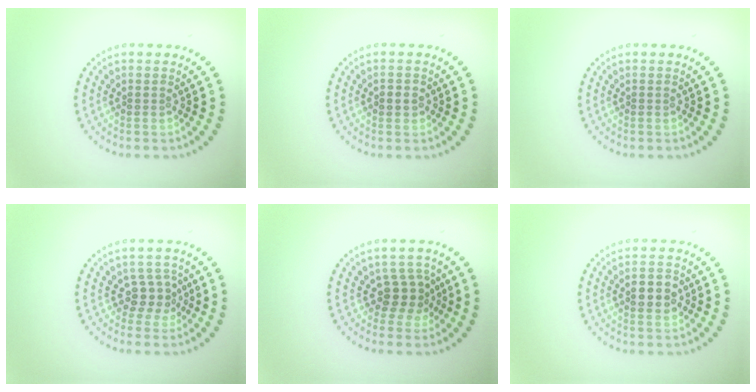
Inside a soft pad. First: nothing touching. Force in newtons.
{"total": 1.1, "press": 1.0, "slide": 0.3}
{"total": 0.0}
{"total": 2.3, "press": 1.7, "slide": 1.5}
{"total": 2.5, "press": 2.0, "slide": 1.6}
{"total": 2.6, "press": 2.6, "slide": 0.1}